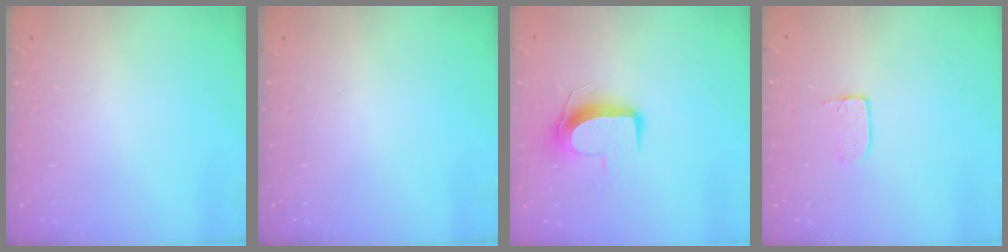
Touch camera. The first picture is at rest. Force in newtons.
{"total": 0.0}
{"total": 9.2, "press": 9.2, "slide": 0.3}
{"total": 3.6, "press": 3.6, "slide": 0.2}